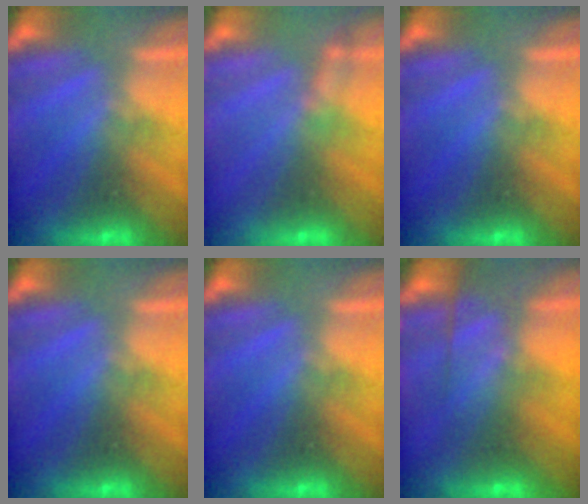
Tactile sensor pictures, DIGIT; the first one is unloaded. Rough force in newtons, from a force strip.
{"total": 2.2}
{"total": 0.0}
{"total": 0.0}
{"total": 0.0}
{"total": 7.3}